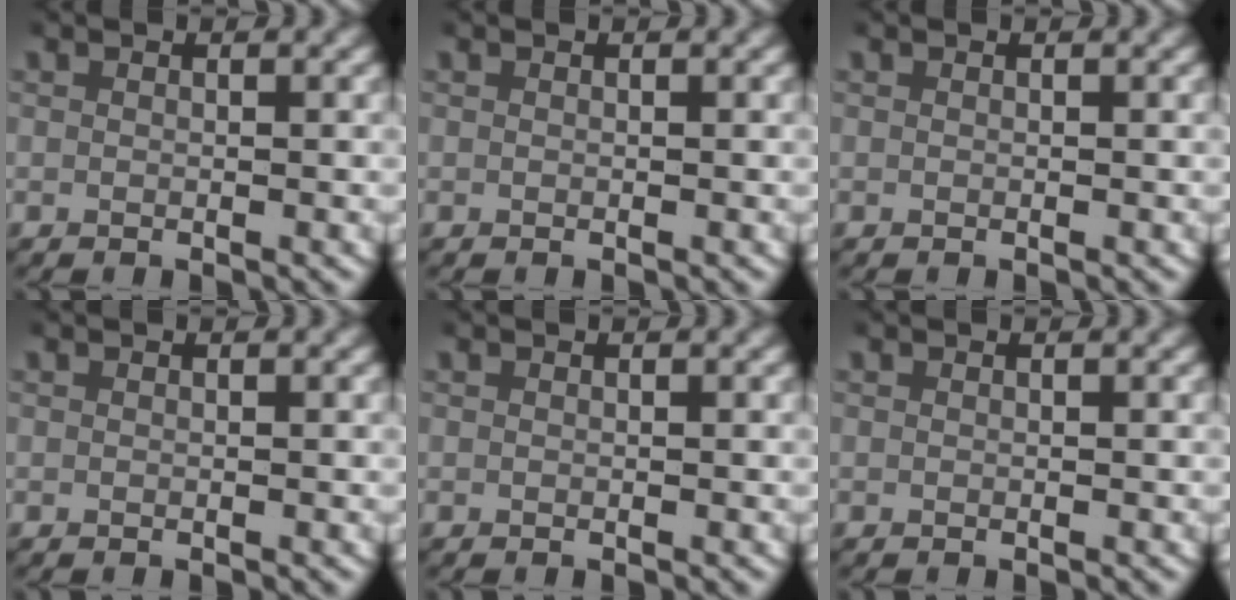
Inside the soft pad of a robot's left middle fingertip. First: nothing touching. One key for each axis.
{"total": 0.0}
{"total": 0.0}
{"total": 0.0}
{"total": 0.0}
{"total": 0.0}